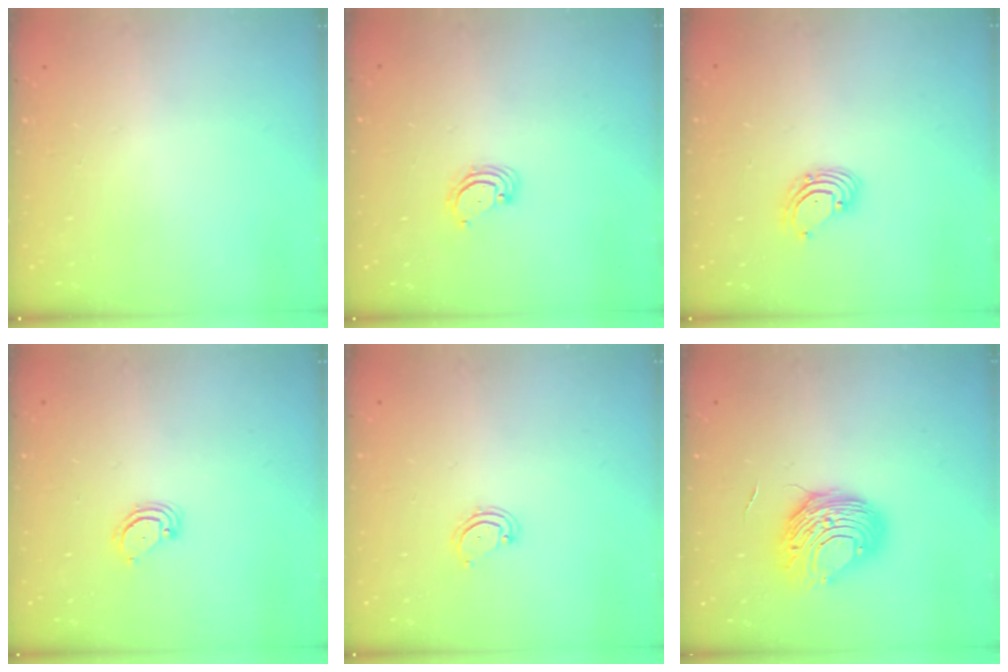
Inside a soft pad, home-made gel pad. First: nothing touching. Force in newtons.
{"total": 3.8, "press": 3.8, "slide": 0.4}
{"total": 2.7, "press": 2.7, "slide": 0.3}
{"total": 3.2, "press": 3.2, "slide": 0.3}
{"total": 3.8, "press": 3.8, "slide": 0.4}
{"total": 9.6, "press": 9.5, "slide": 0.7}